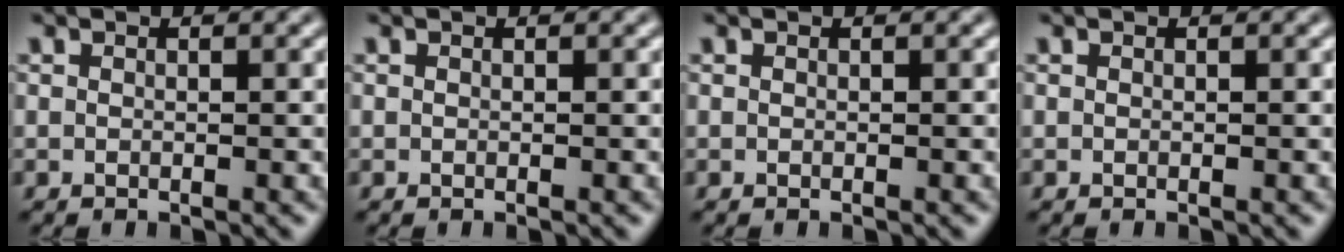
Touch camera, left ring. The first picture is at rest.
{"total": 0.0}
{"total": 0.0}
{"total": 0.0}